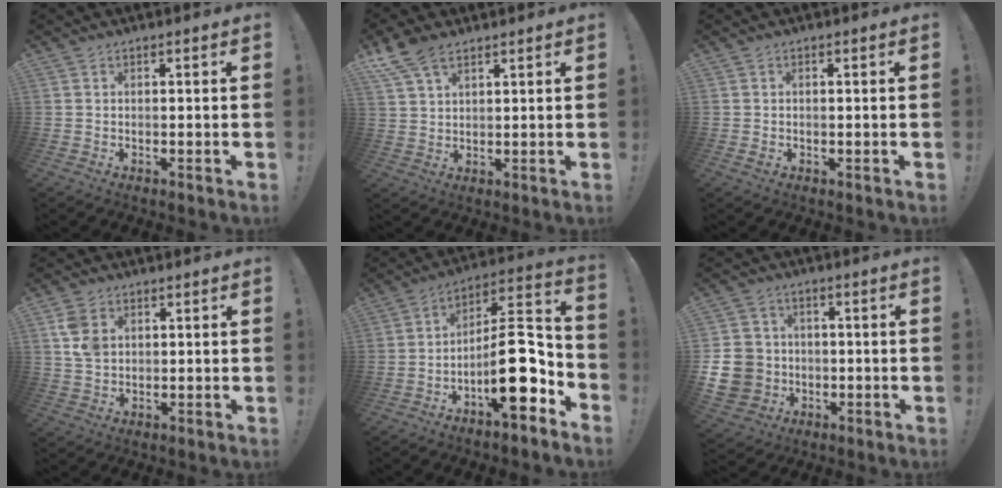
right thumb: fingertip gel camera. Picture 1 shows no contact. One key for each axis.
{"total": 8.0, "fx": 5.5, "fy": 3.9, "fz": 4.4, "tx": -0.087, "ty": -0.018, "tz": 0.109}
{"total": 1.1, "fx": -0.4, "fy": 0.7, "fz": 0.7, "tx": -0.018, "ty": 0.006, "tz": -0.006}
{"total": 7.1, "fx": 2.5, "fy": 5.1, "fz": 4.2, "tx": -0.072, "ty": -0.004, "tz": 0.049}
{"total": 18.7, "fx": -5.9, "fy": 6.6, "fz": 16.5, "tx": -0.269, "ty": 0.033, "tz": -0.089}
{"total": 12.6, "fx": -2.6, "fy": 11.3, "fz": 4.8, "tx": -0.104, "ty": 0.023, "tz": -0.042}